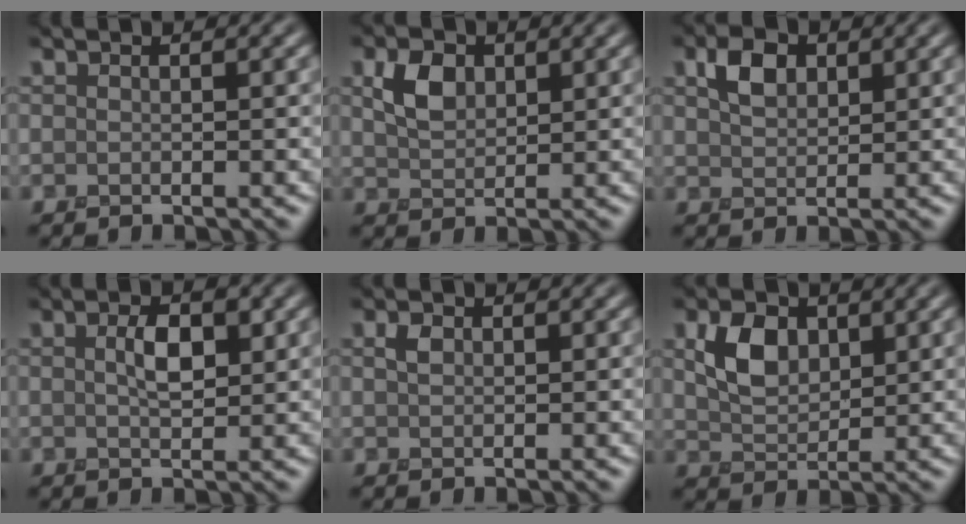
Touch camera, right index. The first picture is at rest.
{"total": 2.9, "force": [1.0, 1.9, 1.9], "torque": [-0.042, 0.002, 0.019]}
{"total": 2.8, "force": [1.2, 1.8, 1.7], "torque": [-0.041, 0.003, 0.020]}
{"total": 2.9, "force": [0.6, 1.4, 2.5], "torque": [-0.052, -0.001, 0.013]}
{"total": 1.0, "force": [0.2, 0.7, 0.6], "torque": [-0.014, 0.003, 0.004]}
{"total": 3.9, "force": [1.2, 2.6, 2.7], "torque": [-0.060, 0.001, 0.022]}